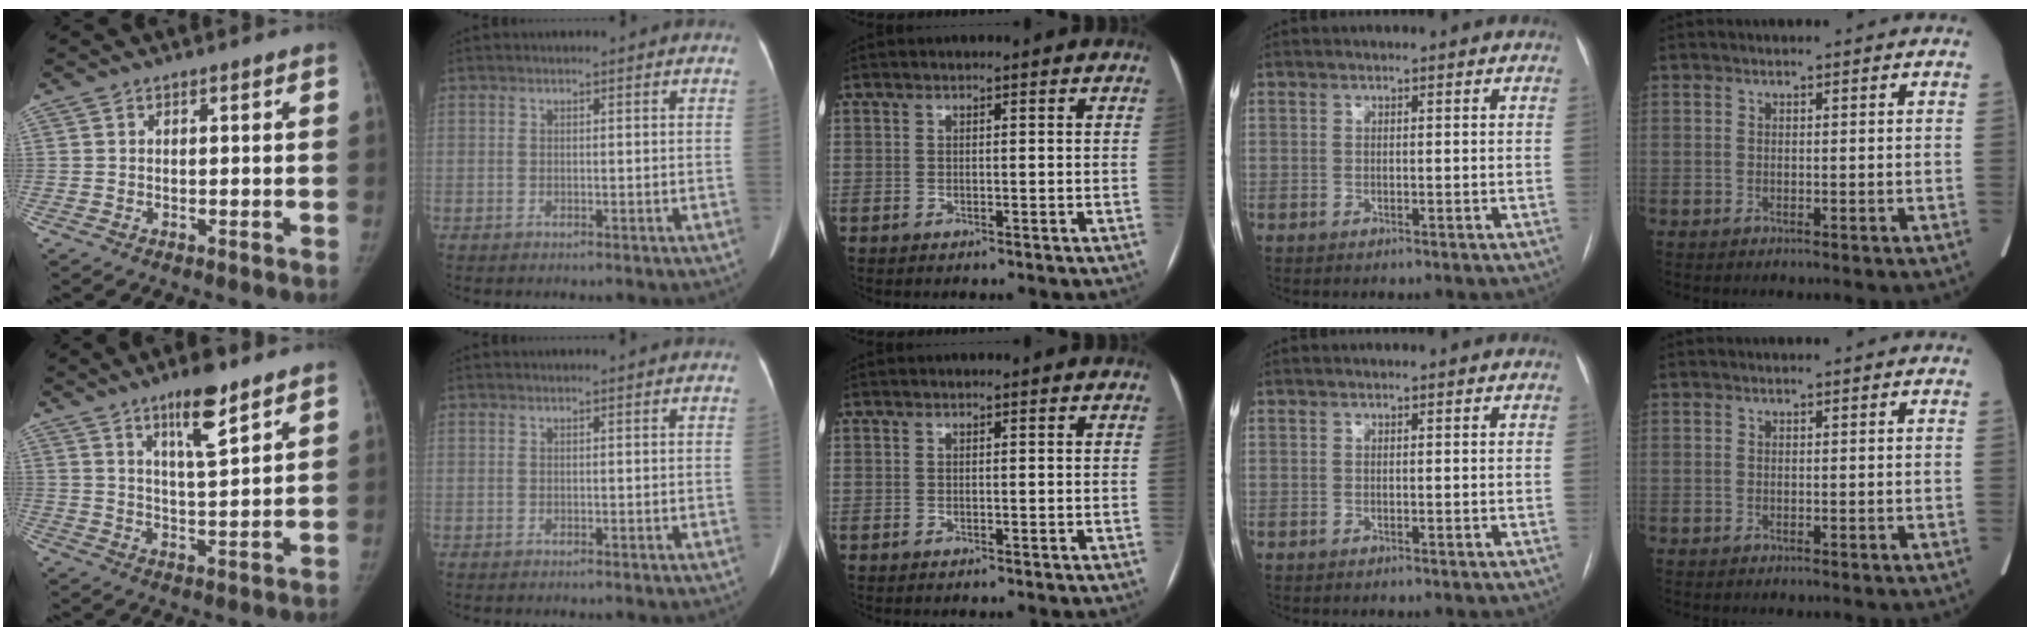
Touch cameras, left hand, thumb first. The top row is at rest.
{"thumb": {"total": 9.4, "force": [6.1, 2.0, 6.9], "torque": [-0.106, -0.038, 0.104]}, "index": {"total": 0.9, "force": [0.9, -0.1, 0.3], "torque": [-0.008, 0.003, 0.015]}}